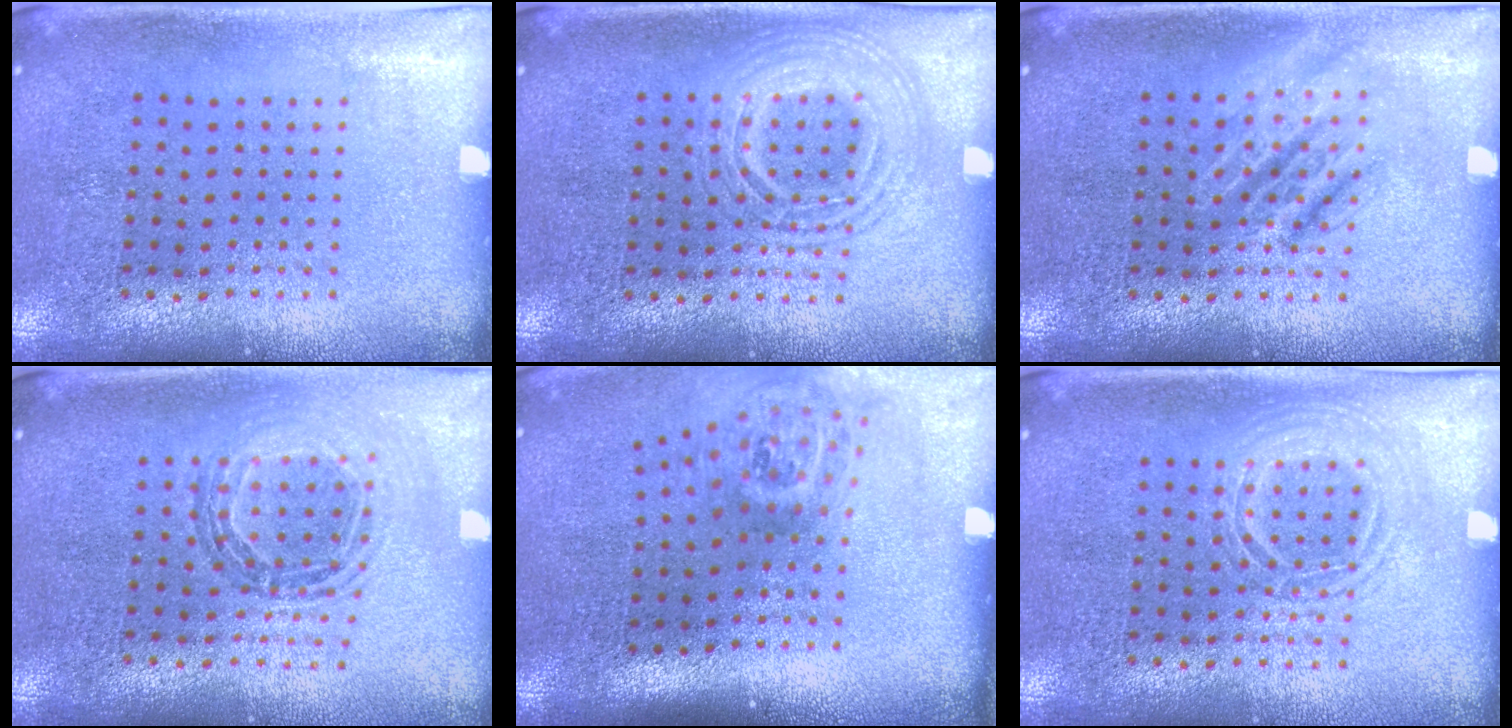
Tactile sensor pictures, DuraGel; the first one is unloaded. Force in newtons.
{"total": 2.8, "press": 2.7, "slide": 0.2}
{"total": 2.3, "press": 2.2, "slide": 0.3}
{"total": 0.8, "press": 0.8, "slide": 0.1}
{"total": 1.9, "press": 1.2, "slide": 1.4}
{"total": 1.2, "press": 1.1, "slide": 0.3}